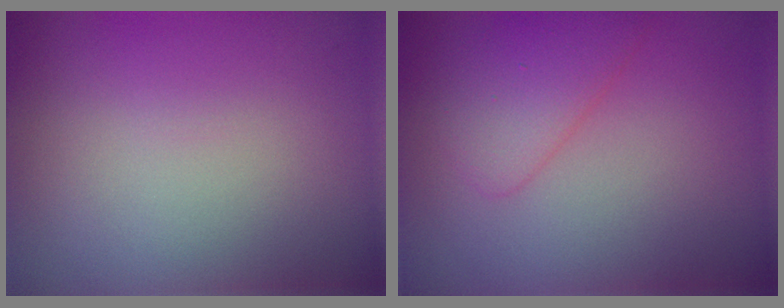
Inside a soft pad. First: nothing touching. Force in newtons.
{"total": 2.8, "press": 2.8, "slide": 0.1}